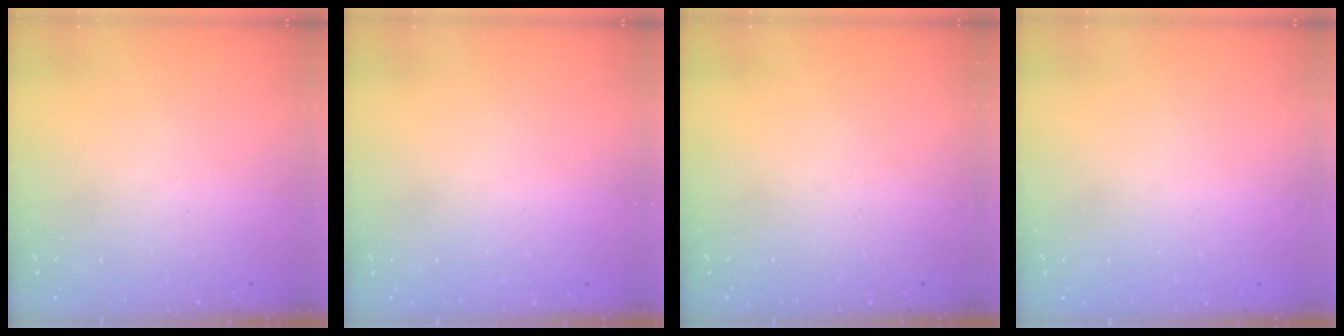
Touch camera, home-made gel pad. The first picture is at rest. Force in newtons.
{"total": 0.9, "press": 0.9, "slide": 0.1}
{"total": 0.0}
{"total": 0.7, "press": 0.7, "slide": 0.1}